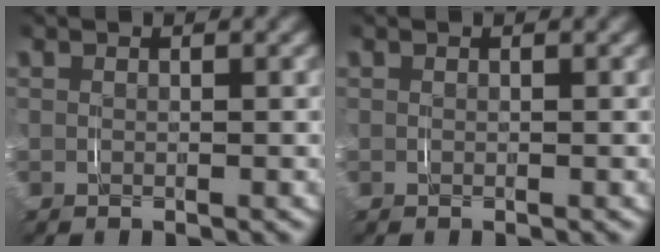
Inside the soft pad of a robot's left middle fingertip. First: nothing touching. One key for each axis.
{"total": 0.0}